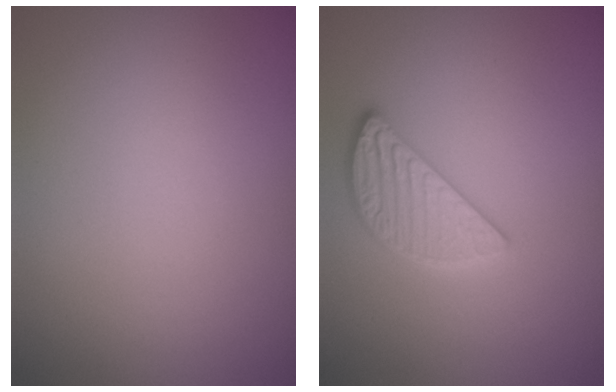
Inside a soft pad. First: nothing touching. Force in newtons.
{"total": 2.8, "press": 2.8, "slide": 0.6}